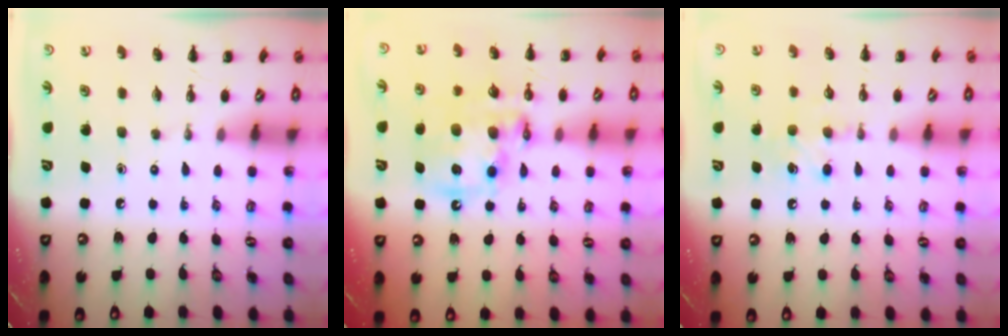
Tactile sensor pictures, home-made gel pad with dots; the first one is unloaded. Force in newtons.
{"total": 14.6, "press": 14.1, "slide": 3.6}
{"total": 9.1, "press": 8.9, "slide": 2.0}